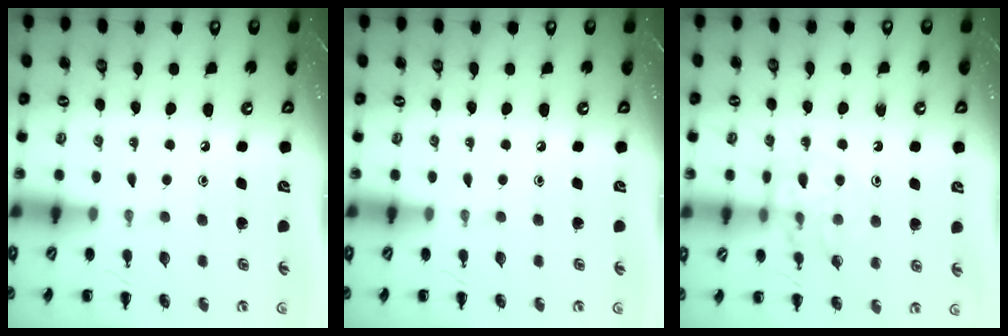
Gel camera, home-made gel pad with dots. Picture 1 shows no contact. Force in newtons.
{"total": 0.0}
{"total": 11.1, "press": 11.0, "slide": 1.3}